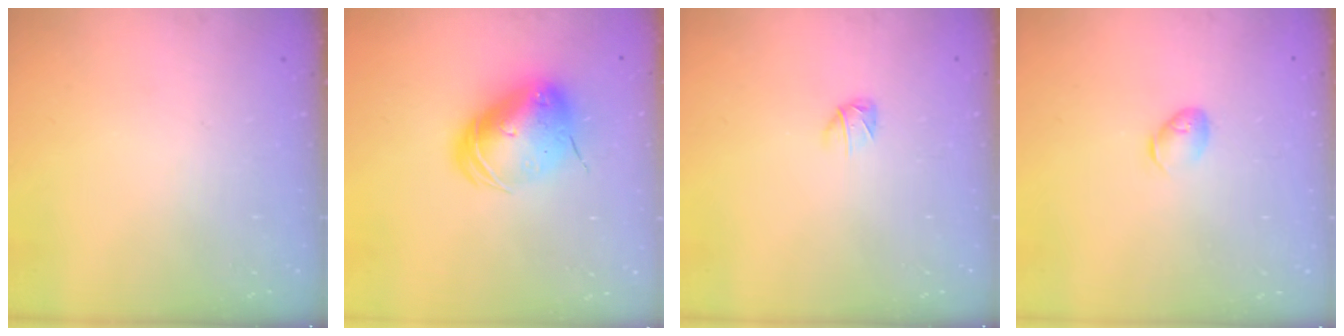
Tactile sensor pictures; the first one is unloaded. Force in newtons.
{"total": 11.9, "press": 11.7, "slide": 2.0}
{"total": 2.8, "press": 2.7, "slide": 0.5}
{"total": 5.8, "press": 5.7, "slide": 0.9}